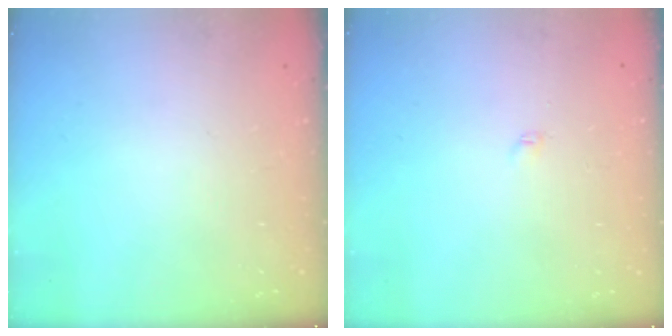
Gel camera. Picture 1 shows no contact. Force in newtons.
{"total": 2.1, "press": 2.0, "slide": 0.3}